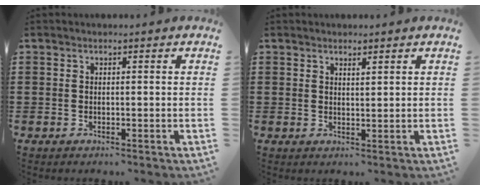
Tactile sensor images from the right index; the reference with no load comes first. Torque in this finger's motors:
{"motor_torque": [-0.33, 0.22, 0.05, -0.01]}